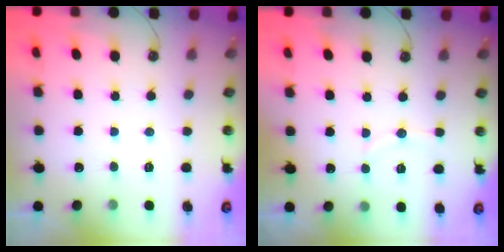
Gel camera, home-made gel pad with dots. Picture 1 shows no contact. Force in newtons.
{"total": 5.8, "press": 5.3, "slide": 2.2}